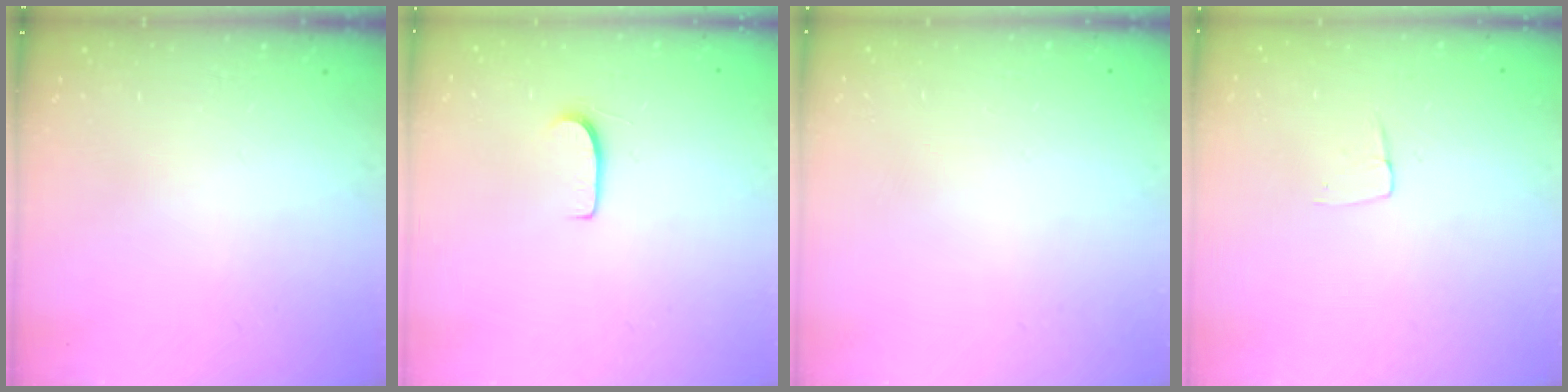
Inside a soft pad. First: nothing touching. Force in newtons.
{"total": 5.8, "press": 5.8, "slide": 0.4}
{"total": 0.0}
{"total": 3.4, "press": 3.4, "slide": 0.2}